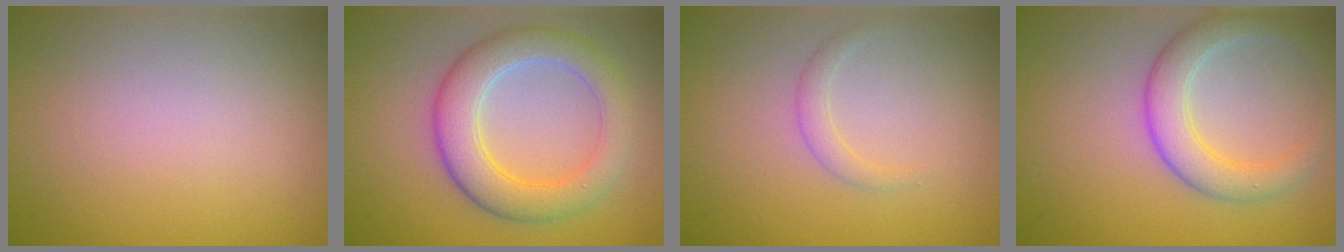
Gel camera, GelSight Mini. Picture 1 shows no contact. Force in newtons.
{"total": 5.5, "press": 5.5, "slide": 0.4}
{"total": 1.1, "press": 1.1, "slide": 0.1}
{"total": 4.1, "press": 4.1, "slide": 0.2}